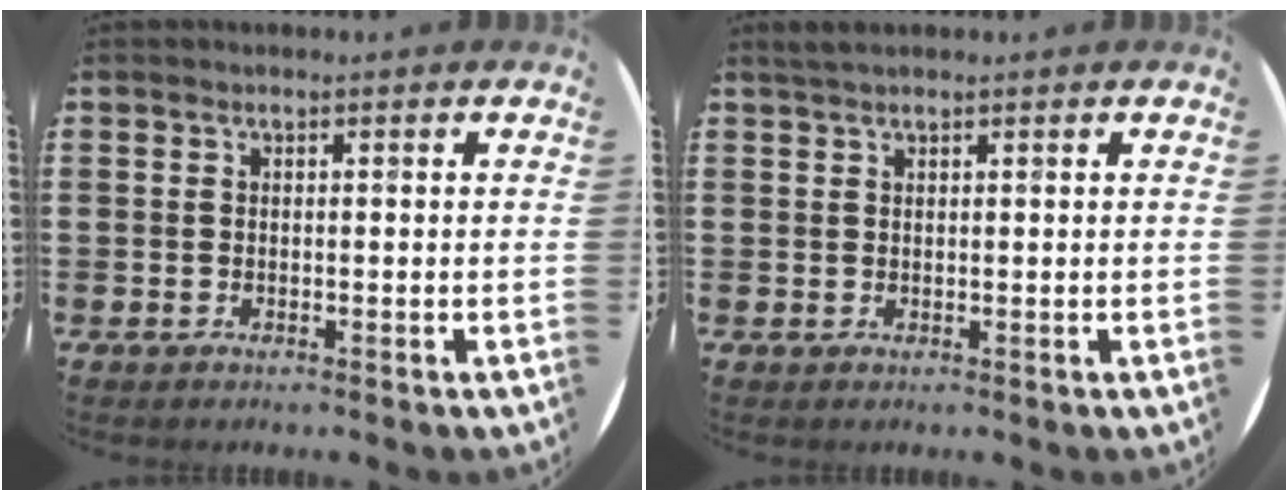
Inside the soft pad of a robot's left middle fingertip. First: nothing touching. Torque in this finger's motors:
{"motor_torque": [0.09, -0.09, 0.01, 0.02]}